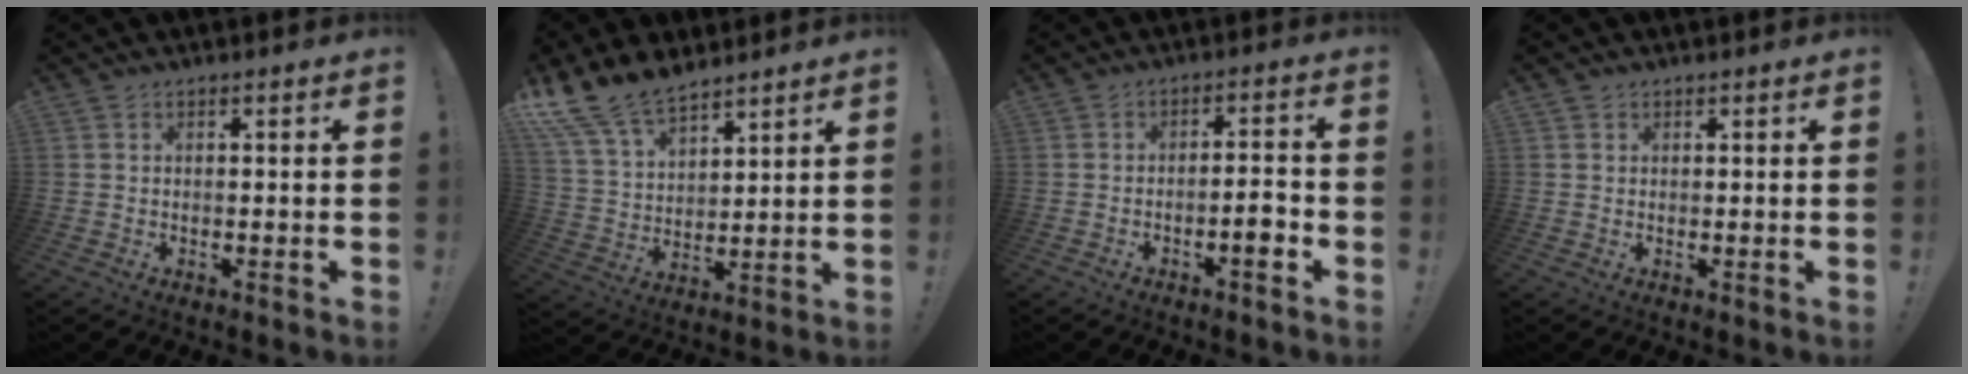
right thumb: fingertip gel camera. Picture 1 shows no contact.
{"total": 14.7, "force": [11.6, 6.8, 5.8], "torque": [-0.120, -0.076, 0.220]}
{"total": 5.6, "force": [-2.6, 1.1, 4.8], "torque": [-0.070, 0.010, -0.043]}
{"total": 0.9, "force": [0.7, 0.7, 0.0], "torque": [0.007, -0.003, 0.012]}